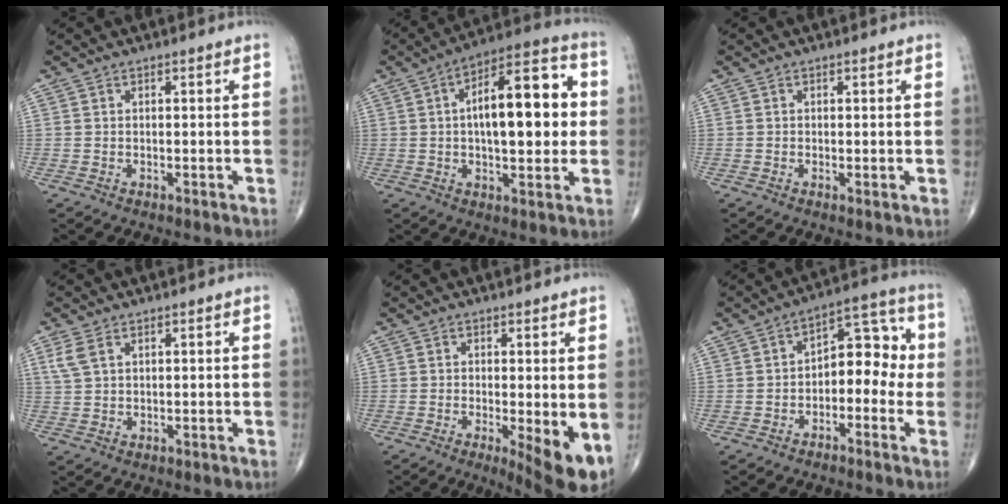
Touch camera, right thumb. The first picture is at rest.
{"total": 18.1, "force": [1.7, 7.6, 16.3], "torque": [-0.220, 0.025, 0.021]}
{"total": 0.6, "force": [0.0, 0.1, 0.5], "torque": [-0.010, -0.003, -0.005]}
{"total": 3.2, "force": [1.6, 1.7, 2.2], "torque": [-0.056, 0.006, 0.040]}
{"total": 7.3, "force": [-1.6, 1.8, 6.9], "torque": [-0.099, -0.020, -0.023]}
{"total": 9.7, "force": [-1.4, 6.1, 7.5], "torque": [-0.061, 0.047, -0.034]}